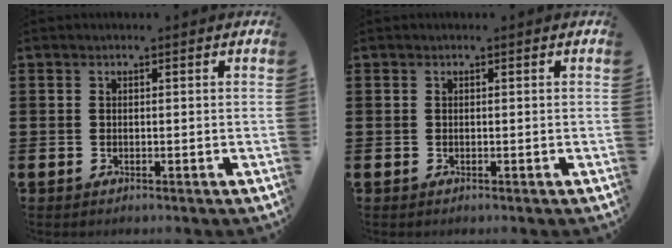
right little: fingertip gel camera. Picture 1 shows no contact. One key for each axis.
{"total": 0.0}